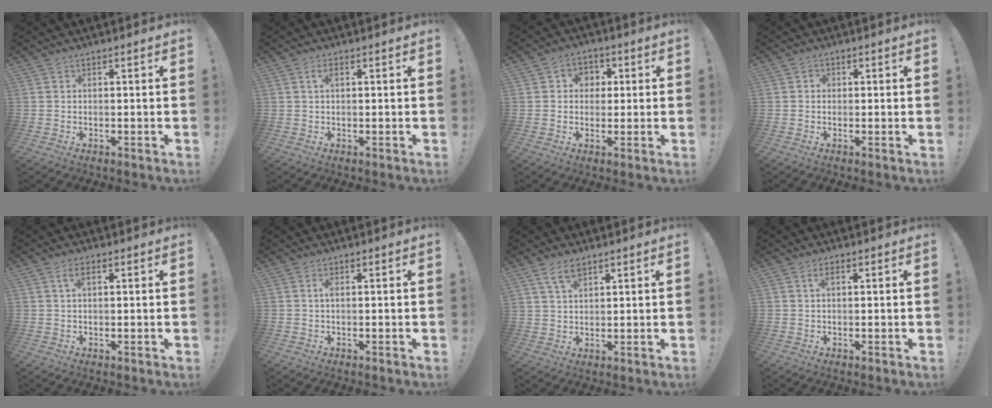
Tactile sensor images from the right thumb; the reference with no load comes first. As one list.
[{"total": 2.0, "force": [0.6, 0.7, 1.8], "torque": [-0.028, 0.003, 0.007]}, {"total": 5.3, "force": [0.2, 5.1, 1.3], "torque": [-0.011, 0.007, 0.004]}, {"total": 1.5, "force": [-0.3, 1.2, 0.8], "torque": [-0.016, 0.006, -0.005]}, {"total": 2.8, "force": [1.0, 1.2, 2.4], "torque": [-0.040, 0.004, 0.015]}, {"total": 1.5, "force": [0.1, 0.4, 1.4], "torque": [-0.028, 0.003, 0.000]}, {"total": 5.2, "force": [3.3, 2.4, 3.2], "torque": [-0.054, -0.012, 0.061]}, {"total": 1.7, "force": [0.5, 0.6, 1.5], "torque": [-0.023, 0.003, 0.005]}]